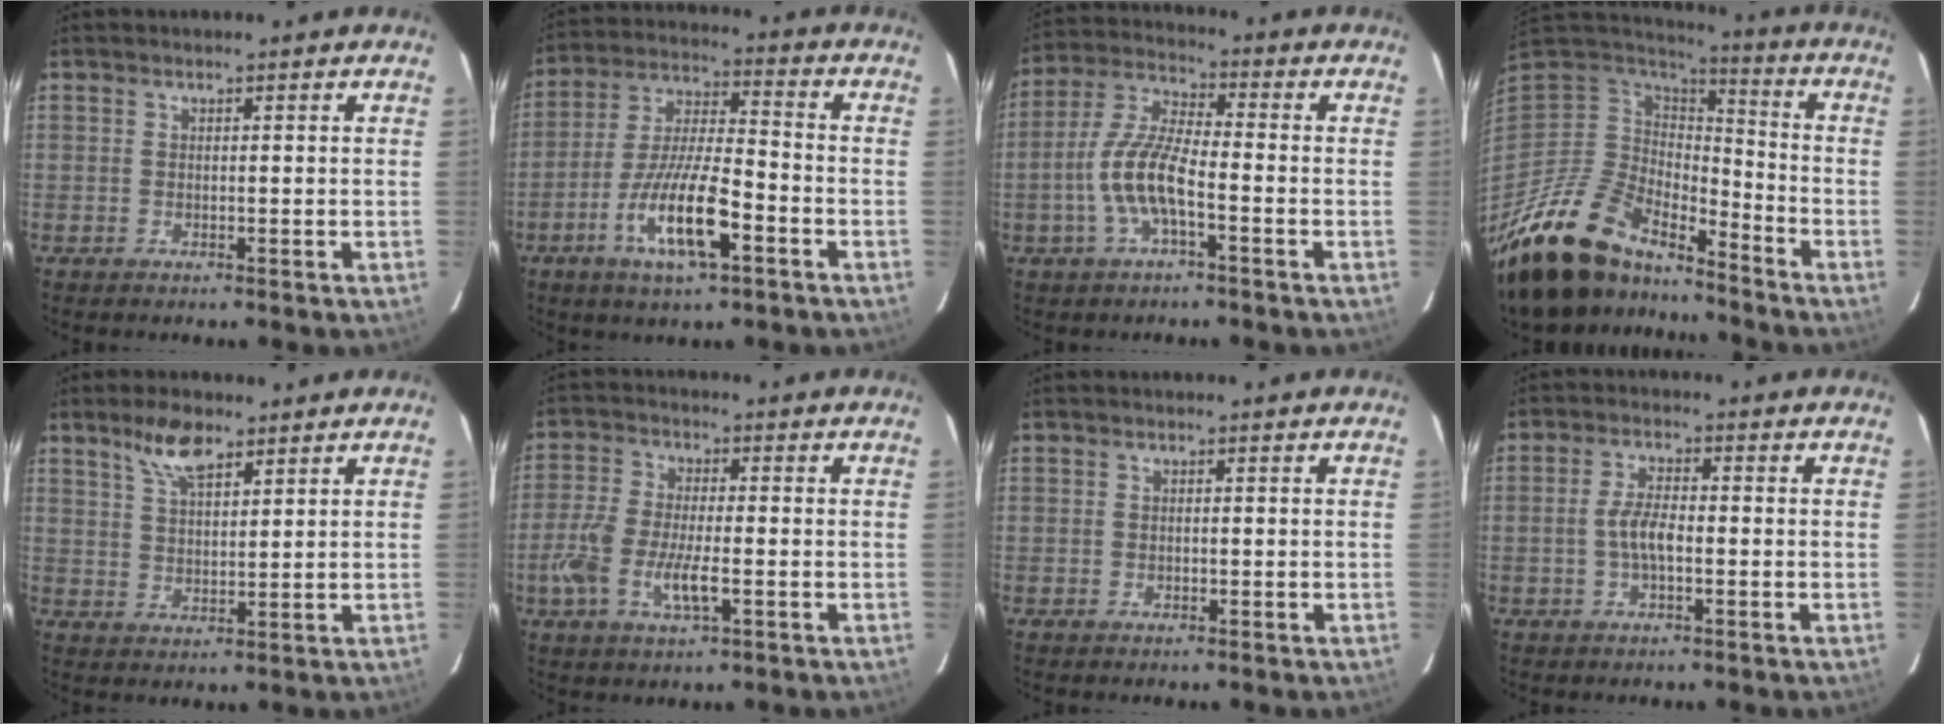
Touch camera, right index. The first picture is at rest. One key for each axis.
{"total": 13.9, "fx": -6.5, "fy": 3.3, "fz": 11.9, "tx": -0.245, "ty": -0.011, "tz": -0.121}
{"total": 9.8, "fx": -3.4, "fy": 2.5, "fz": 8.8, "tx": -0.192, "ty": 0.005, "tz": -0.067}
{"total": 22.1, "fx": -17.3, "fy": 8.5, "fz": 10.8, "tx": -0.228, "ty": -0.027, "tz": -0.309}
{"total": 6.3, "fx": 4.4, "fy": 2.0, "fz": 4.0, "tx": -0.073, "ty": 0.005, "tz": 0.085}
{"total": 9.2, "fx": -3.1, "fy": 3.2, "fz": 8.1, "tx": -0.175, "ty": -0.007, "tz": -0.061}
{"total": 0.6, "fx": -0.1, "fy": 0.6, "fz": 0.2, "tx": -0.002, "ty": 0.000, "tz": -0.002}
{"total": 4.3, "fx": -1.0, "fy": 1.4, "fz": 3.9, "tx": -0.082, "ty": 0.006, "tz": -0.018}